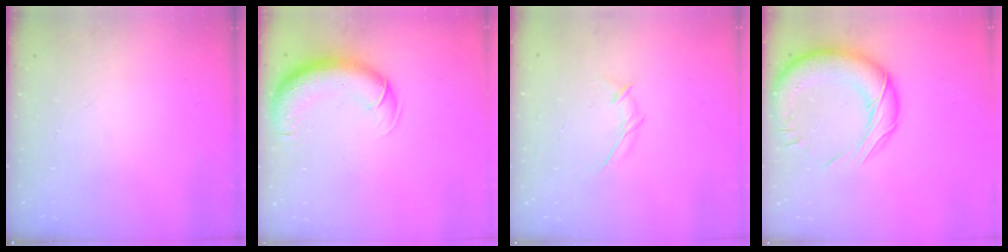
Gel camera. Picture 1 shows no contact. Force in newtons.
{"total": 11.0, "press": 10.6, "slide": 2.8}
{"total": 3.8, "press": 3.7, "slide": 0.7}
{"total": 18.5, "press": 18.2, "slide": 3.6}